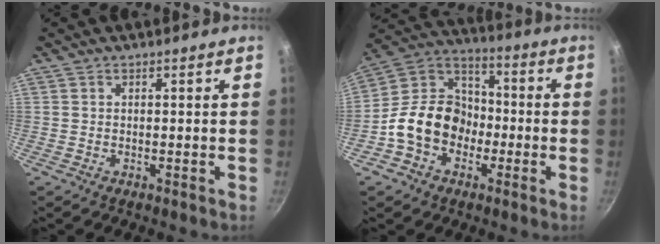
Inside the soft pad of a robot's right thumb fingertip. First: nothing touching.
{"total": 15.0, "force": [-4.2, 12.0, 8.1], "torque": [-0.092, 0.055, -0.093]}